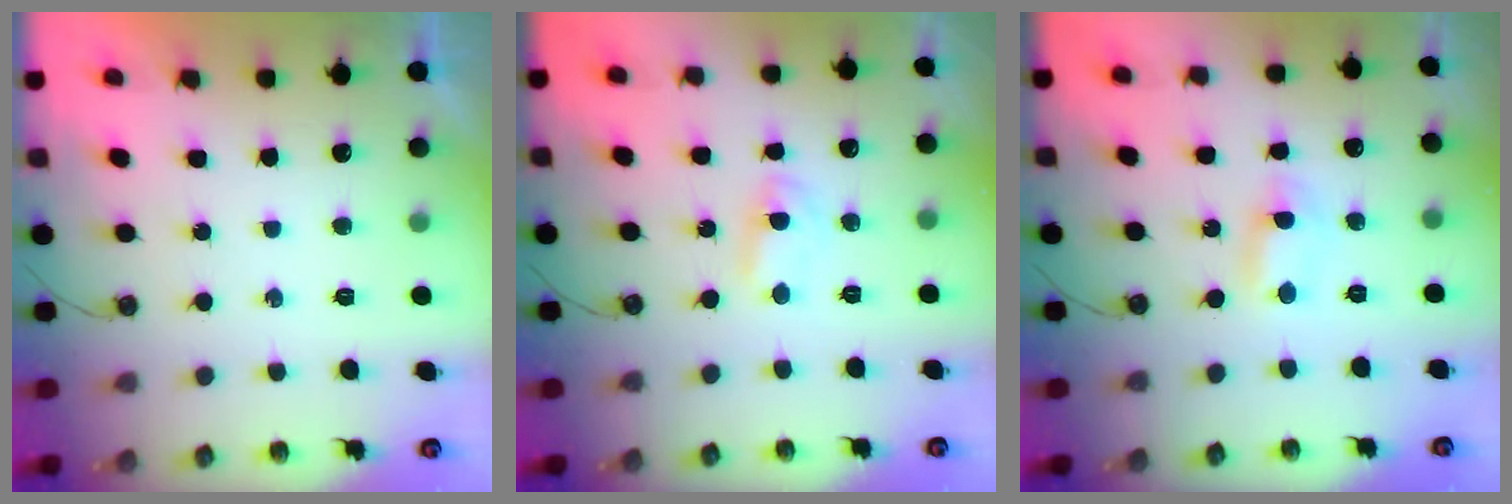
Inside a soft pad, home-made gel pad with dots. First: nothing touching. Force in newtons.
{"total": 1.7, "press": 1.7, "slide": 0.2}
{"total": 1.1, "press": 0.8, "slide": 0.6}